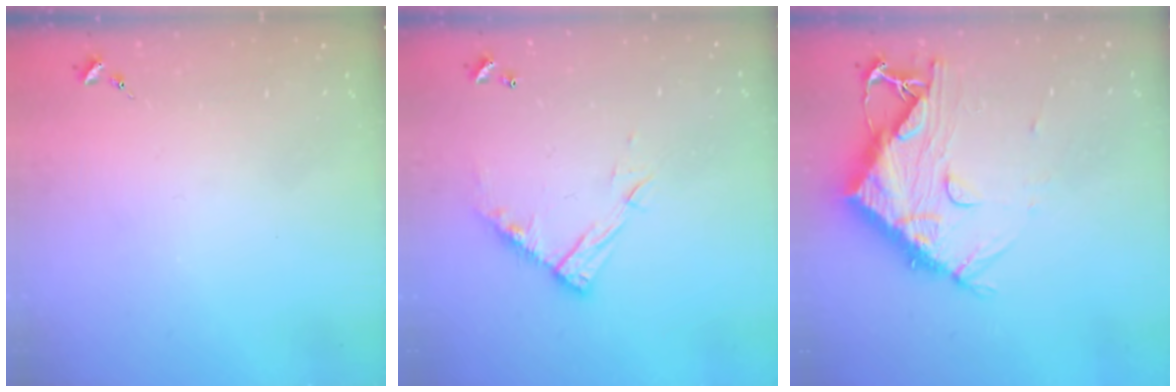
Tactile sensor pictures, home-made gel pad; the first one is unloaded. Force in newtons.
{"total": 11.4, "press": 11.4, "slide": 0.7}
{"total": 13.2, "press": 13.1, "slide": 1.4}